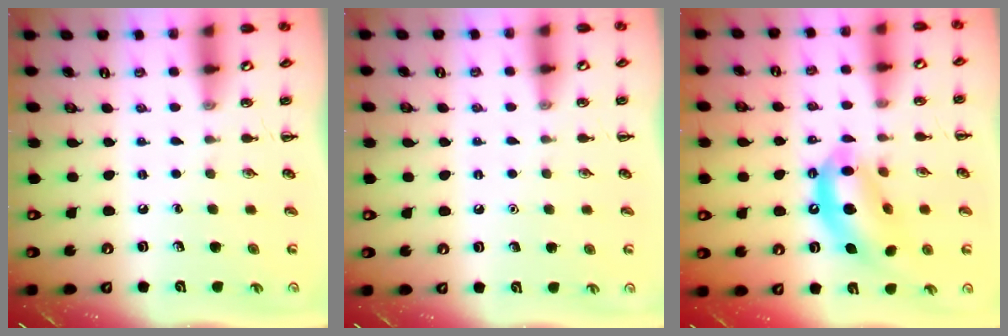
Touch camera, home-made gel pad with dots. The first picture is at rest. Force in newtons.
{"total": 1.5, "press": 1.5, "slide": 0.1}
{"total": 12.8, "press": 12.4, "slide": 3.4}